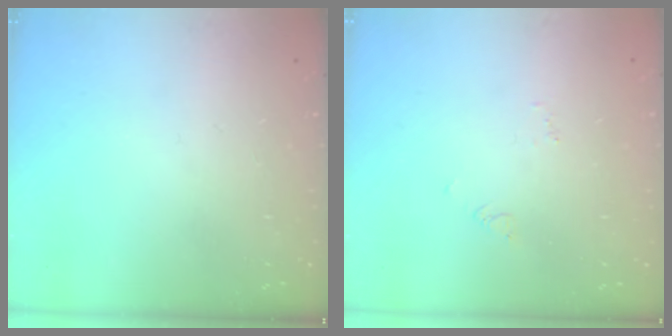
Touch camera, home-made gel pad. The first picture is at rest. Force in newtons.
{"total": 2.7, "press": 2.7, "slide": 0.2}